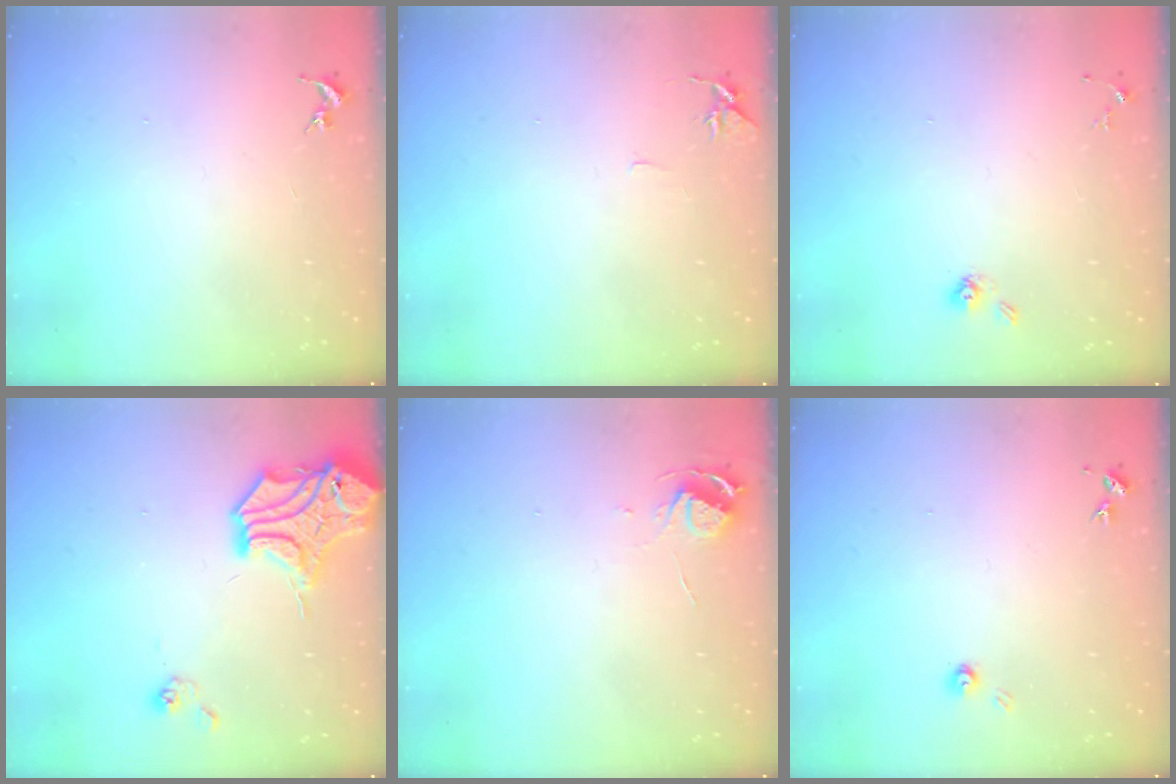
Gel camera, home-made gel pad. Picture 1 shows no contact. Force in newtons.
{"total": 5.8, "press": 5.7, "slide": 0.7}
{"total": 5.4, "press": 5.2, "slide": 1.5}
{"total": 14.8, "press": 14.7, "slide": 2.2}
{"total": 5.5, "press": 5.4, "slide": 0.6}
{"total": 3.3, "press": 3.3, "slide": 0.3}